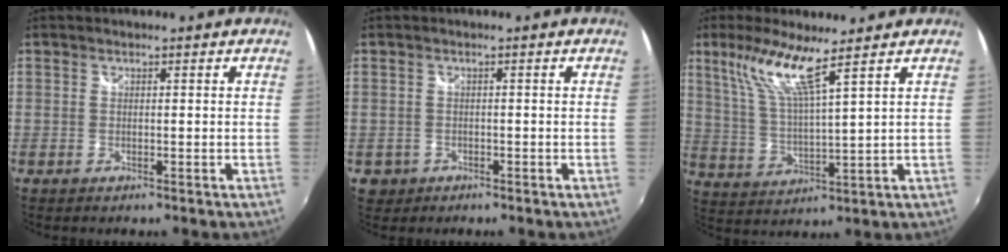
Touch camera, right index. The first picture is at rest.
{"total": 2.9, "force": [-1.0, 2.6, 0.8], "torque": [-0.025, -0.003, -0.012]}
{"total": 9.6, "force": [6.3, 0.4, 7.2], "torque": [-0.140, 0.004, 0.132]}